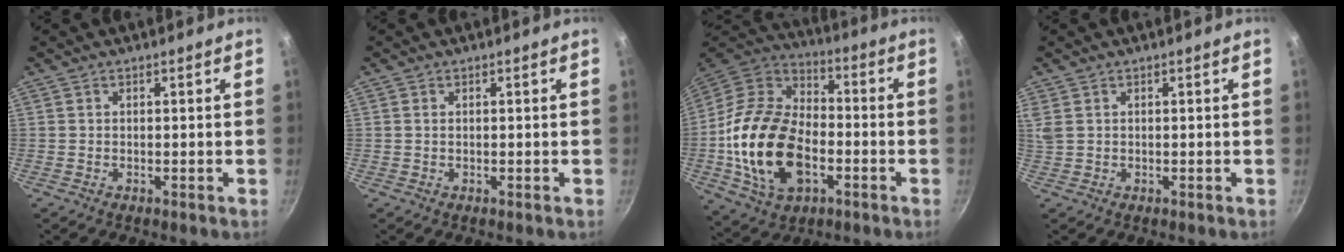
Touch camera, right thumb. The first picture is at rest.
{"total": 0.6, "force": [0.2, 0.4, 0.4], "torque": [-0.008, 0.001, 0.003]}
{"total": 23.2, "force": [-5.0, 14.8, 17.2], "torque": [-0.304, 0.030, -0.093]}
{"total": 2.9, "force": [1.3, 2.0, 1.7], "torque": [-0.032, 0.003, 0.030]}